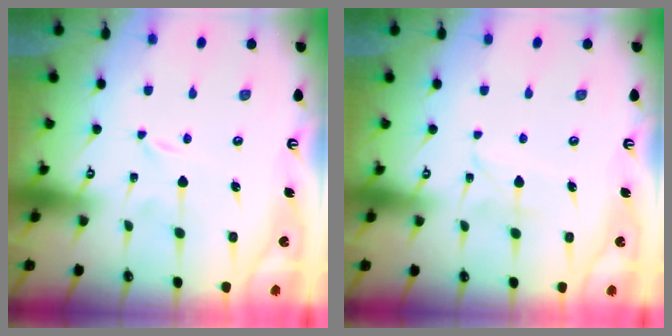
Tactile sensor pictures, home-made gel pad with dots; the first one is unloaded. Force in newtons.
{"total": 2.6, "press": 2.6, "slide": 0.3}